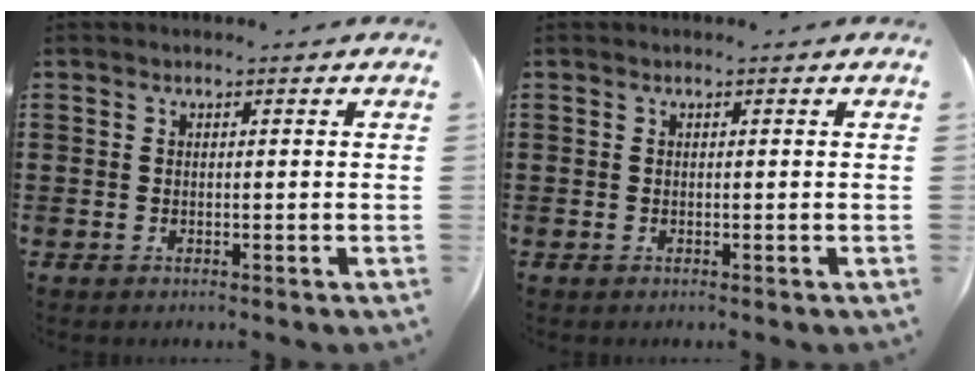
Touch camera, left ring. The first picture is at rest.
{"total": 0.0}